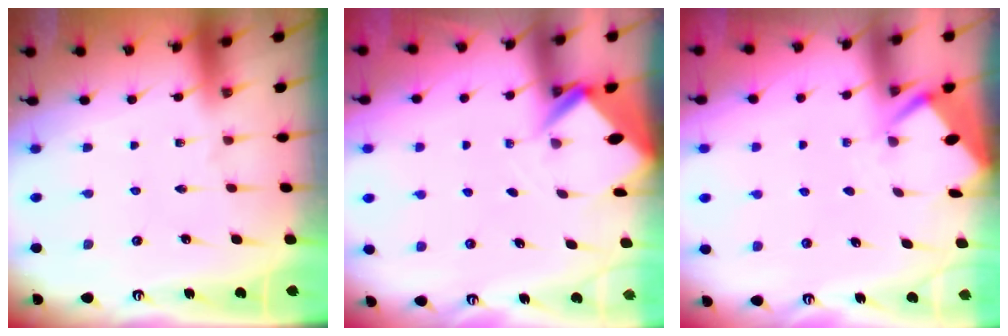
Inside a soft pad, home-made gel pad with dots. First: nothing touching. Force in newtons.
{"total": 2.7, "press": 2.7, "slide": 0.1}
{"total": 2.7, "press": 2.7, "slide": 0.2}